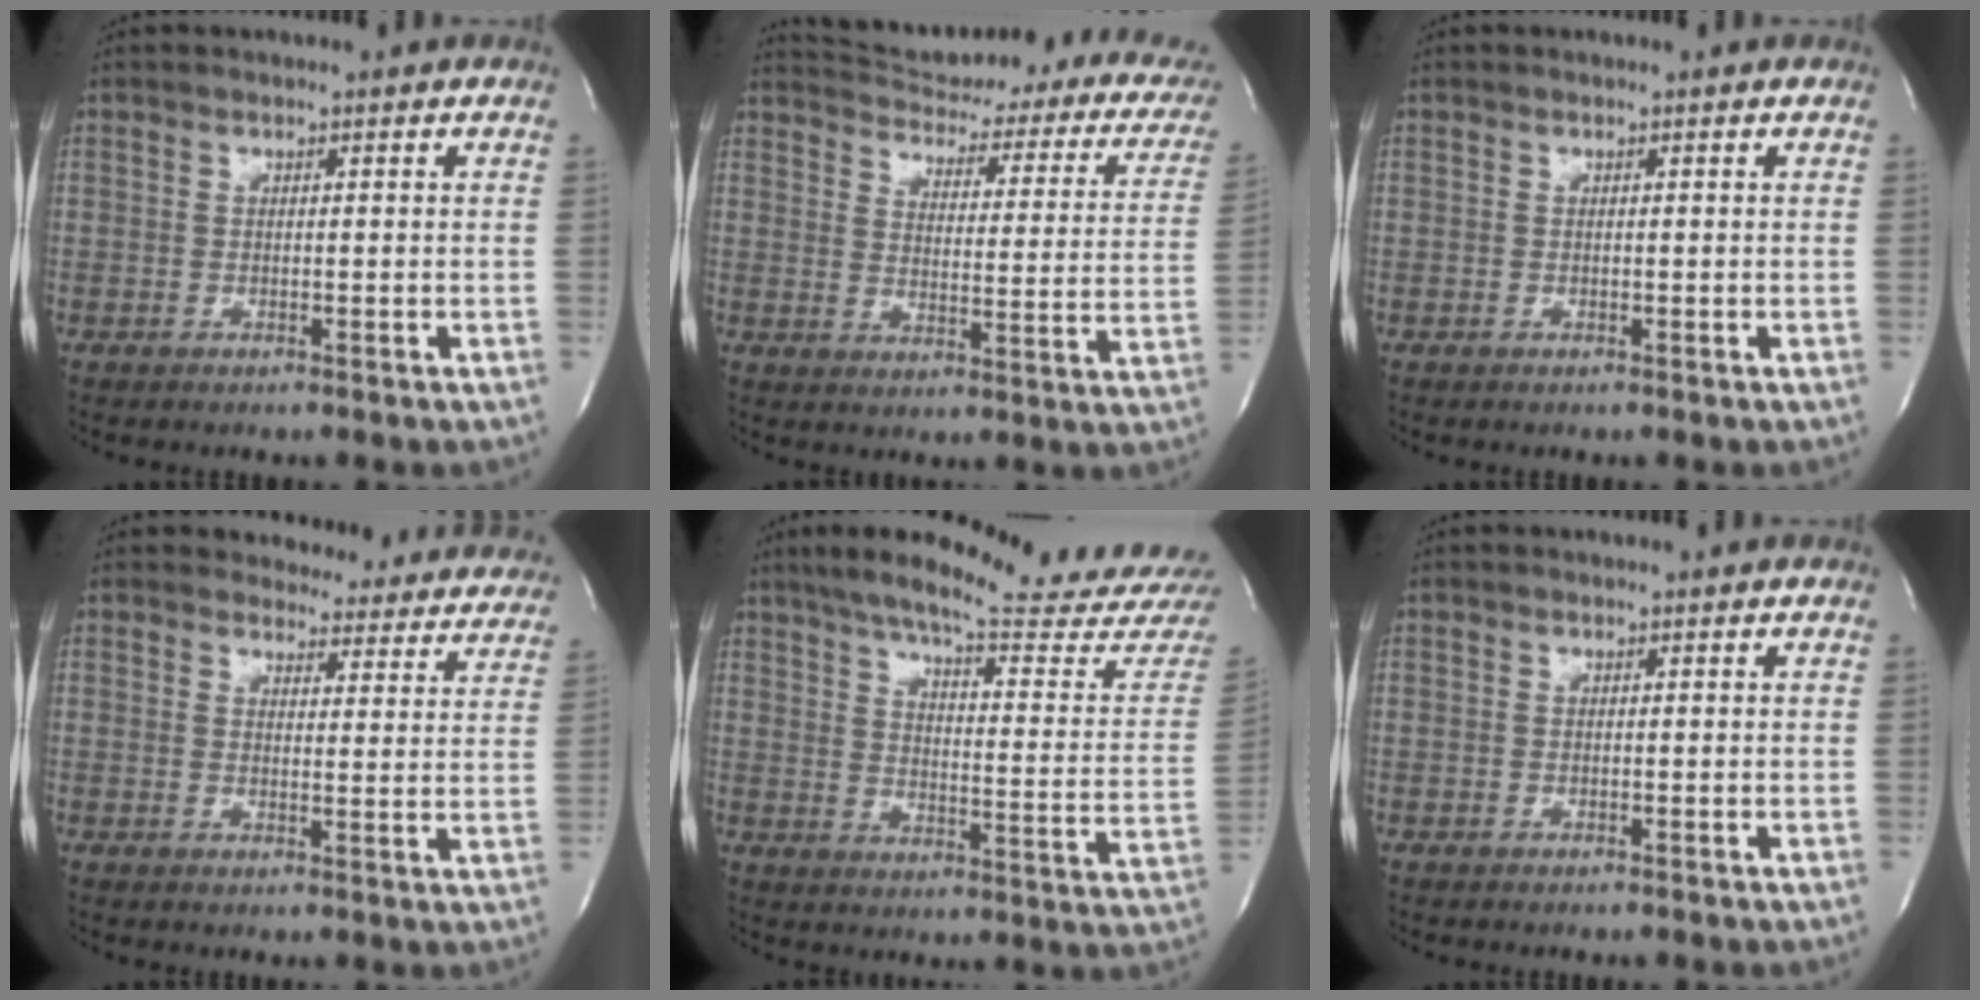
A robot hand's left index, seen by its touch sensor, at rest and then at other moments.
{"total": 25.0, "force": [22.2, 6.0, 10.0], "torque": [-0.138, -0.048, 0.255]}
{"total": 0.0}
{"total": 16.1, "force": [15.3, 4.6, 2.0], "torque": [0.008, -0.048, 0.151]}
{"total": 24.0, "force": [21.6, 0.7, 10.3], "torque": [-0.153, -0.084, 0.273]}
{"total": 0.0}